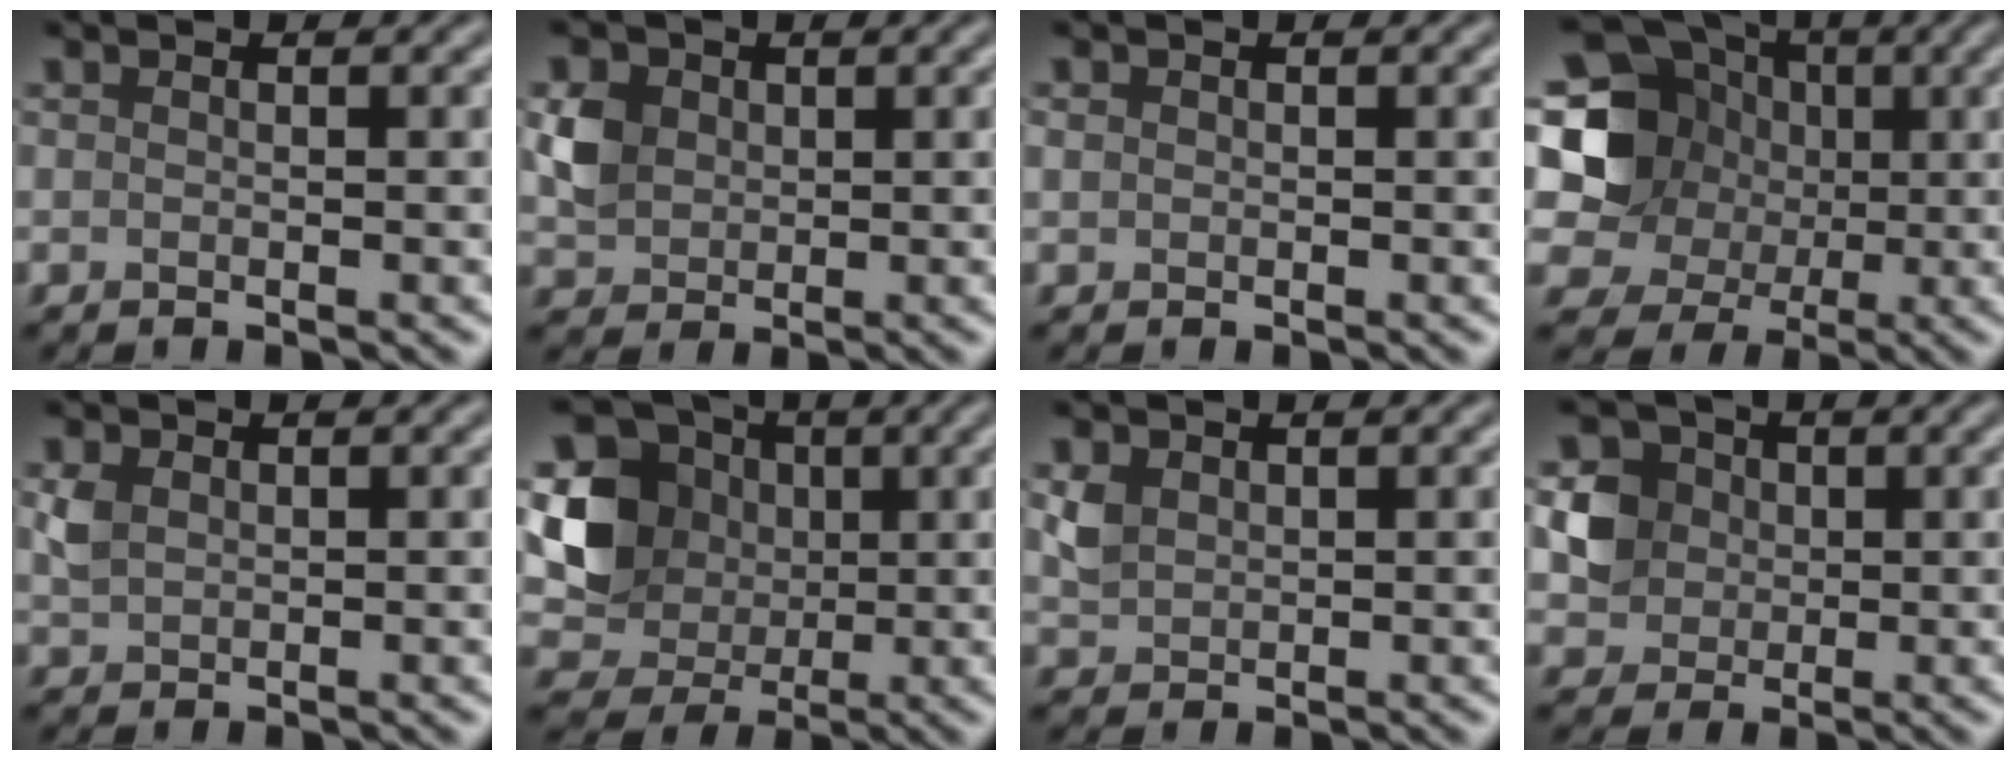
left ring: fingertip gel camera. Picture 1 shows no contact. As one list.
[{"total": 3.1, "force": [0.7, 2.7, 1.4], "torque": [-0.032, 0.001, 0.016]}, {"total": 0.5, "force": [0.1, 0.5, 0.1], "torque": [0.001, 0.000, 0.001]}, {"total": 12.4, "force": [1.6, 11.4, 4.6], "torque": [-0.131, 0.041, 0.000]}, {"total": 1.7, "force": [0.6, 1.3, 1.0], "torque": [-0.024, 0.002, 0.014]}, {"total": 6.2, "force": [0.7, 5.6, 2.6], "torque": [-0.055, 0.000, 0.009]}, {"total": 1.9, "force": [0.8, 1.5, 0.8], "torque": [-0.021, 0.001, 0.018]}, {"total": 3.4, "force": [0.3, 3.2, 1.1], "torque": [-0.014, 0.005, 0.007]}]